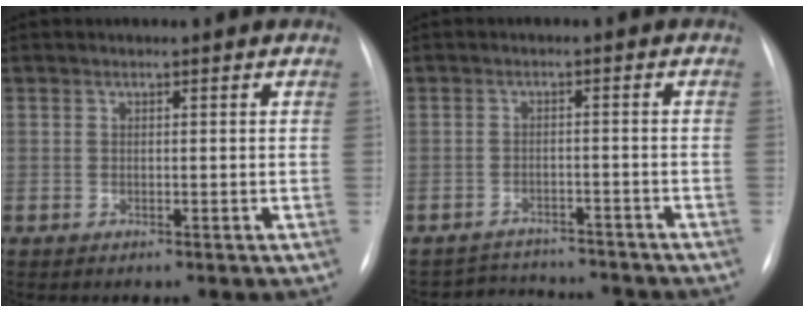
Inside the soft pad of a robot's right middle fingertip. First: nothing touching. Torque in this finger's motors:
{"motor_torque": [-0.48, -0.16, -0.01, 0.00]}